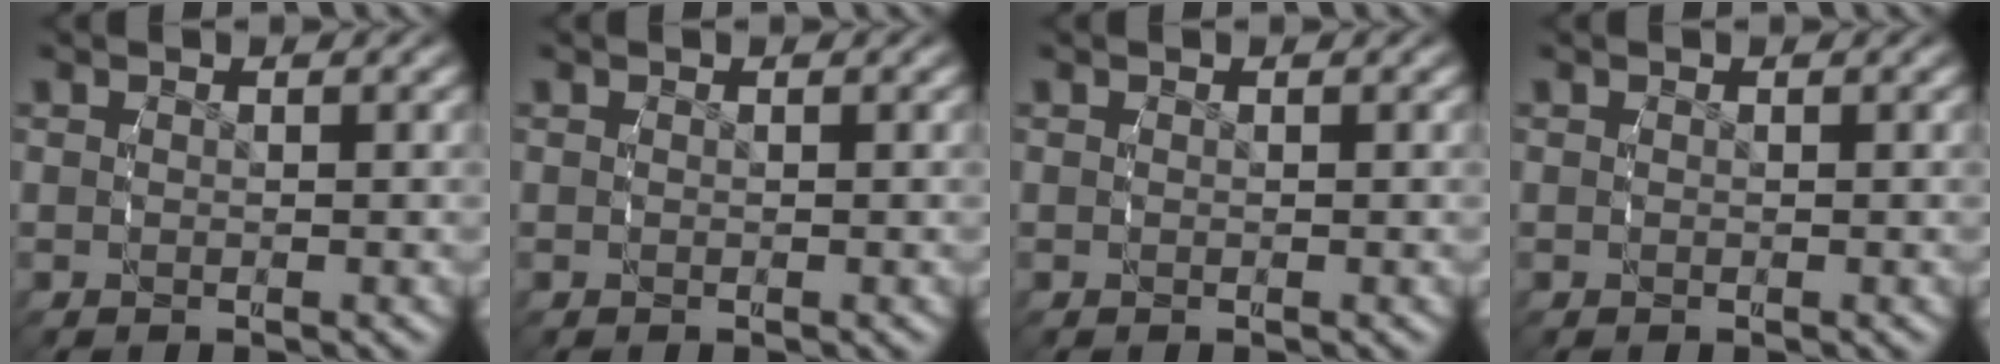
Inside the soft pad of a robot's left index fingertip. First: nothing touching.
{"total": 0.0}
{"total": 0.0}
{"total": 0.0}